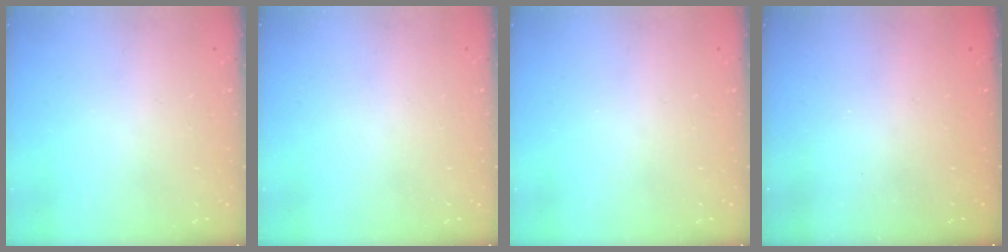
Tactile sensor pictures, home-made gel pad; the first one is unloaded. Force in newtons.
{"total": 0.0}
{"total": 0.0}
{"total": 1.5, "press": 1.4, "slide": 0.6}